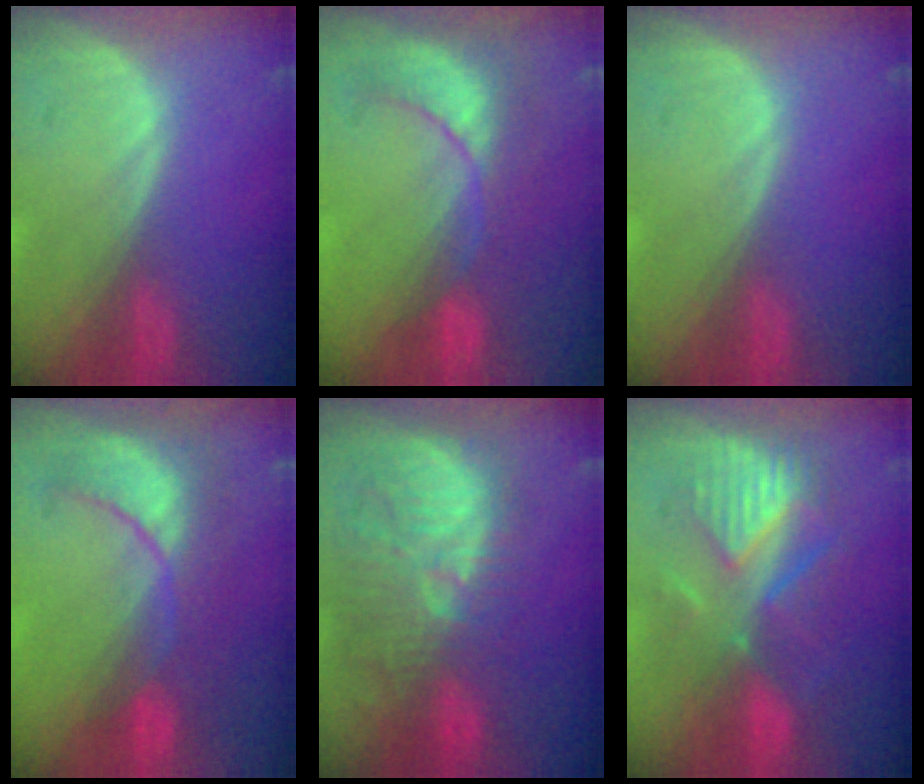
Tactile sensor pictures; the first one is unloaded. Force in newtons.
{"total": 8.6, "press": 7.8, "slide": 3.5}
{"total": 0.0}
{"total": 8.1, "press": 8.1, "slide": 0.8}
{"total": 12.2, "press": 11.7, "slide": 3.6}
{"total": 8.5, "press": 8.5, "slide": 0.8}